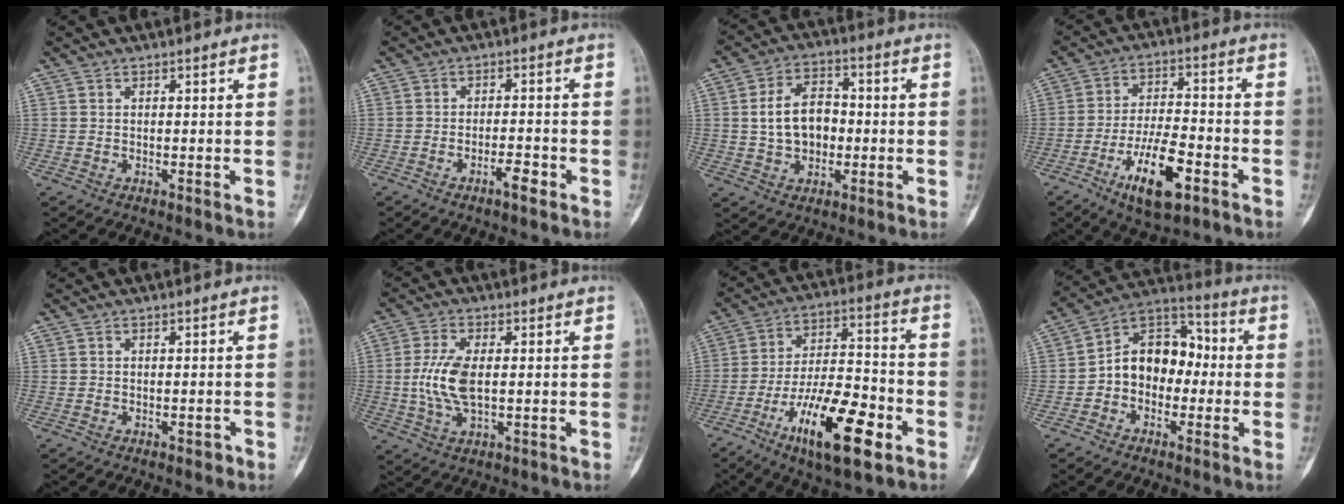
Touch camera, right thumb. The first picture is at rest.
{"total": 3.6, "force": [-2.2, 0.9, 2.7], "torque": [-0.042, 0.016, -0.039]}
{"total": 10.1, "force": [-0.1, 7.1, 7.2], "torque": [-0.100, 0.018, -0.006]}
{"total": 13.0, "force": [-6.1, 4.9, 10.3], "torque": [-0.177, 0.026, -0.103]}
{"total": 1.0, "force": [-0.6, 0.6, 0.6], "torque": [-0.003, 0.004, -0.010]}
{"total": 8.5, "force": [0.0, 4.0, 7.5], "torque": [-0.169, -0.003, 0.002]}
{"total": 19.1, "force": [-8.7, 6.5, 15.7], "torque": [-0.258, 0.046, -0.143]}
{"total": 12.3, "force": [-1.3, 9.2, 8.0], "torque": [-0.087, 0.050, -0.040]}